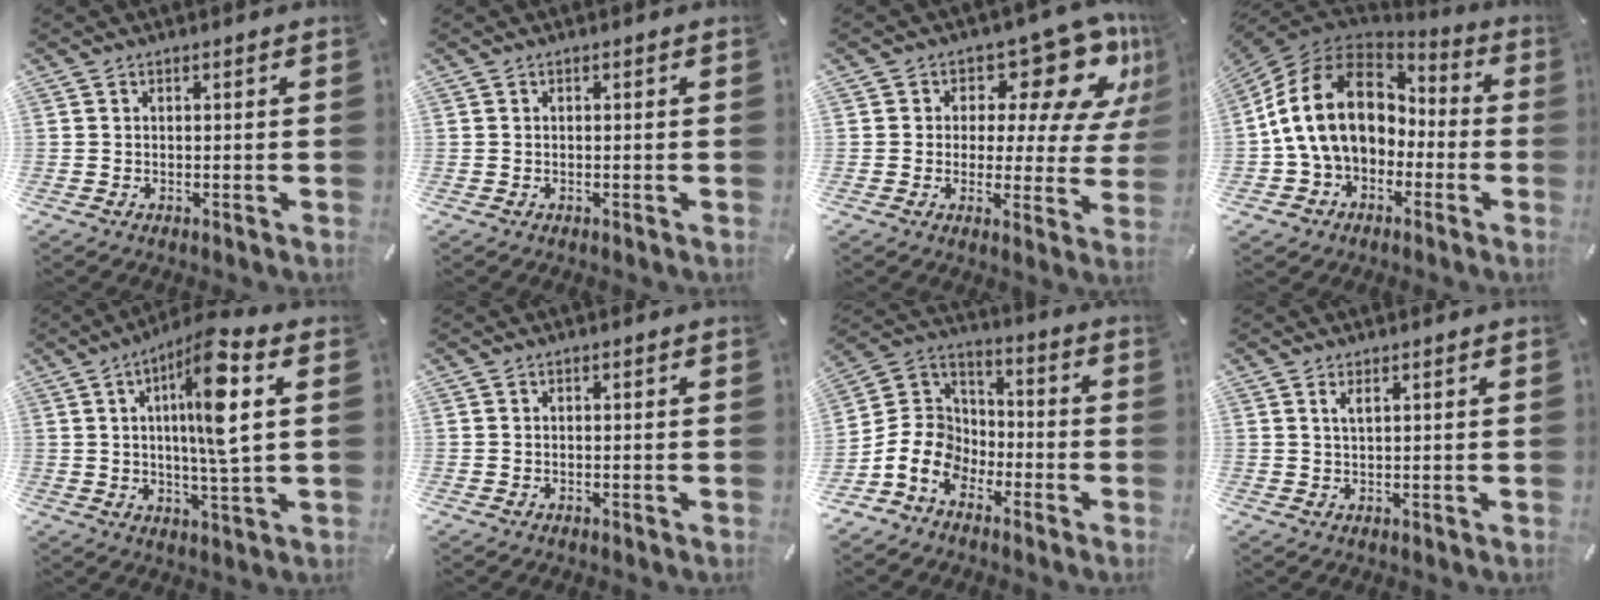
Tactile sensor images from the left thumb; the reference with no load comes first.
{"total": 0.0}
{"total": 15.5, "force": [9.2, 8.0, 9.6], "torque": [-0.122, -0.069, 0.154]}
{"total": 19.5, "force": [1.8, 14.8, 12.6], "torque": [-0.267, 0.013, 0.031]}
{"total": 13.9, "force": [3.4, 1.9, 13.3], "torque": [-0.238, -0.008, 0.046]}
{"total": 0.0}
{"total": 12.0, "force": [-5.9, 9.6, 4.0], "torque": [-0.092, 0.028, -0.109]}
{"total": 2.0, "force": [1.0, 0.4, 1.7], "torque": [-0.036, 0.001, 0.017]}